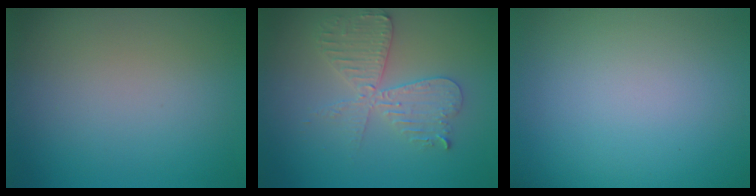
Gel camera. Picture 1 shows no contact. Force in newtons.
{"total": 3.9, "press": 3.9, "slide": 0.6}
{"total": 0.0}